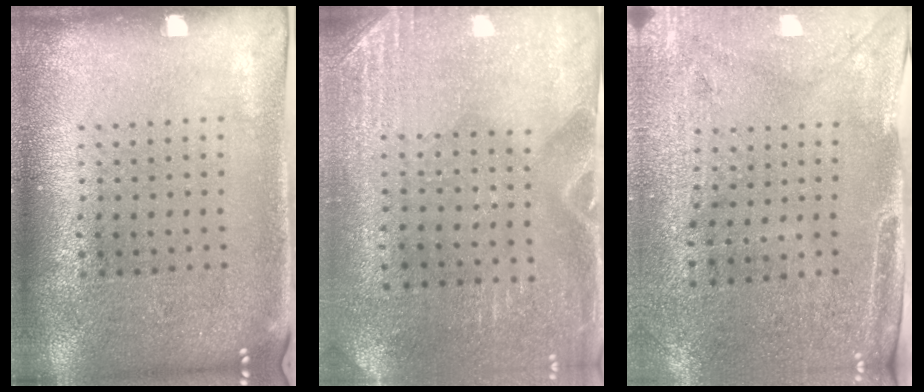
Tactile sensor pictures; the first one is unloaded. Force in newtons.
{"total": 2.8, "press": 2.5, "slide": 1.3}
{"total": 2.9, "press": 2.5, "slide": 1.6}